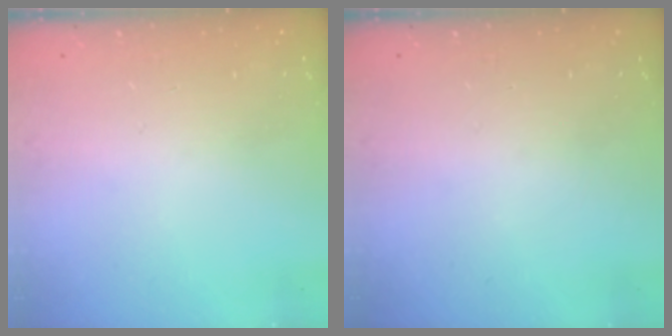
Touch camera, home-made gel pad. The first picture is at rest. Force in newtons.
{"total": 0.0}